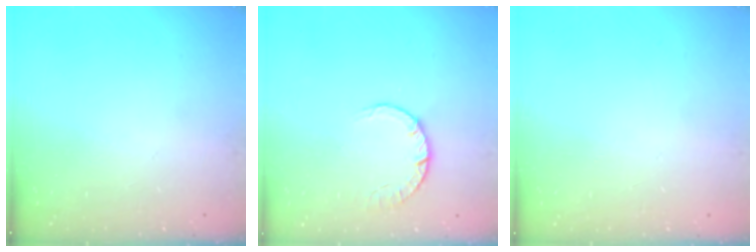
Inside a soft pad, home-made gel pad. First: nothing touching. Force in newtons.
{"total": 2.8, "press": 2.8, "slide": 0.4}
{"total": 2.6, "press": 2.6, "slide": 0.2}